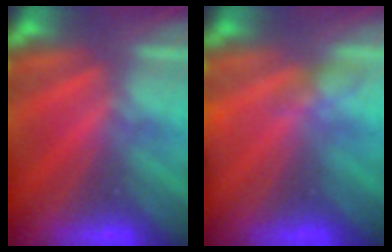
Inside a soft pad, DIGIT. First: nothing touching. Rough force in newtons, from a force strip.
{"total": 3.2}